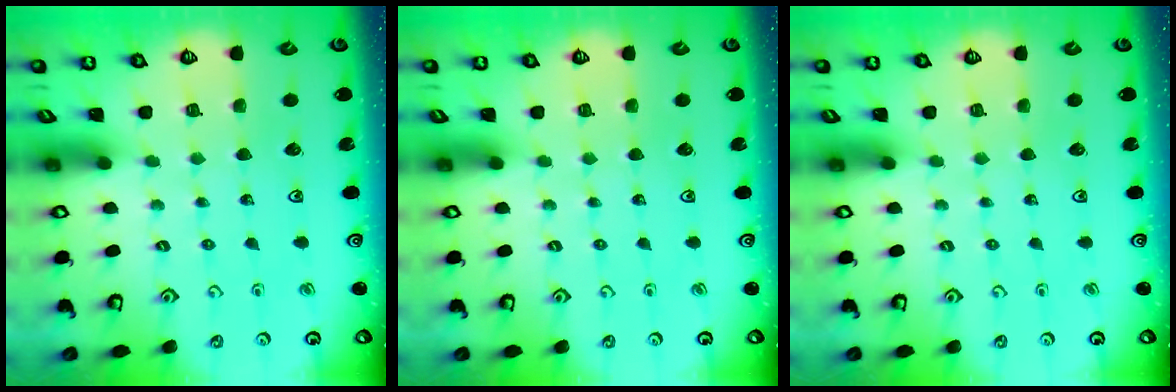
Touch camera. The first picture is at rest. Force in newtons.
{"total": 0.0}
{"total": 0.0}